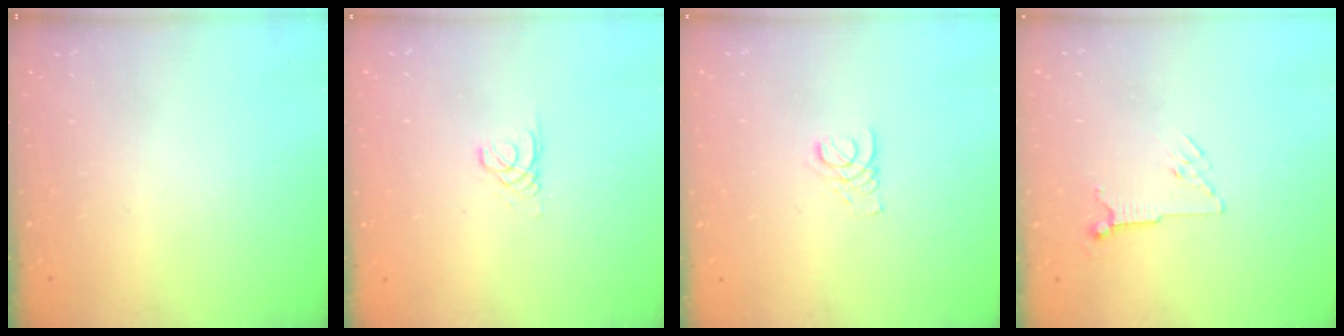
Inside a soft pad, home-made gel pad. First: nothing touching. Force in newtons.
{"total": 1.1, "press": 1.1, "slide": 0.1}
{"total": 1.9, "press": 1.9, "slide": 0.2}
{"total": 6.3, "press": 6.3, "slide": 0.5}